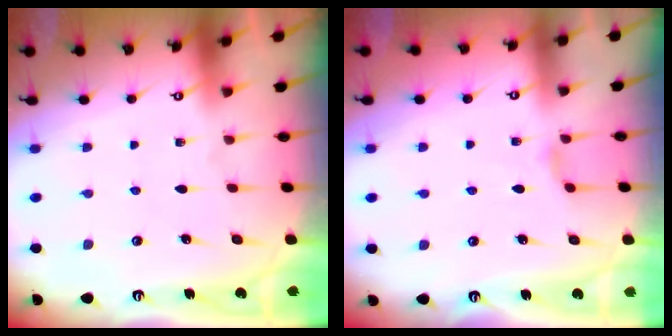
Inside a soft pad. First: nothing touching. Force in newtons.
{"total": 1.4, "press": 1.4, "slide": 0.3}